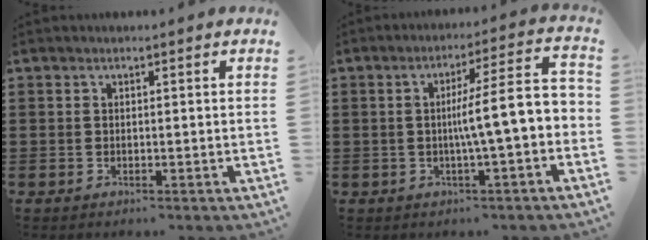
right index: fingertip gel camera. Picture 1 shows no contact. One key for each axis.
{"total": 9.5, "fx": -0.8, "fy": 1.2, "fz": 9.4, "tx": -0.150, "ty": -0.004, "tz": -0.021}